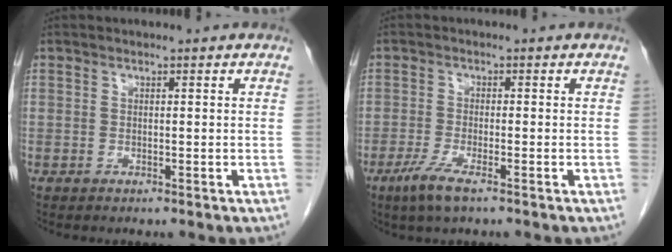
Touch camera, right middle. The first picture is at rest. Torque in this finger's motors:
{"motor_torque": [0.91, -0.39, 0.36, 0.08]}